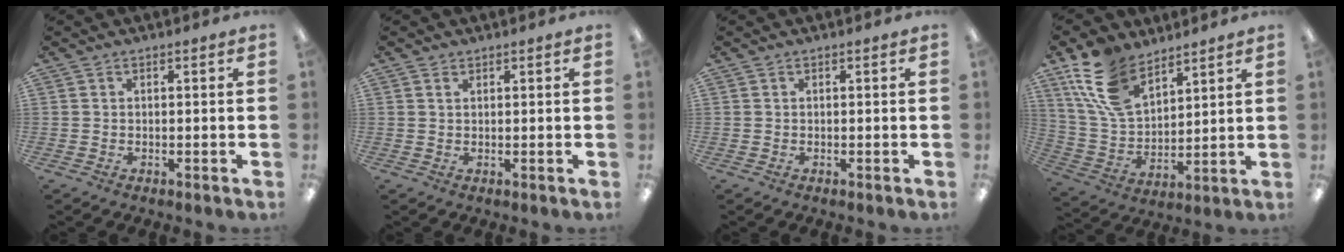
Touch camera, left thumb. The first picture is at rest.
{"total": 0.9, "force": [0.6, 0.5, 0.5], "torque": [-0.012, 0.000, 0.012]}
{"total": 0.0}
{"total": 15.6, "force": [10.0, 8.3, 8.6], "torque": [-0.208, -0.028, 0.193]}